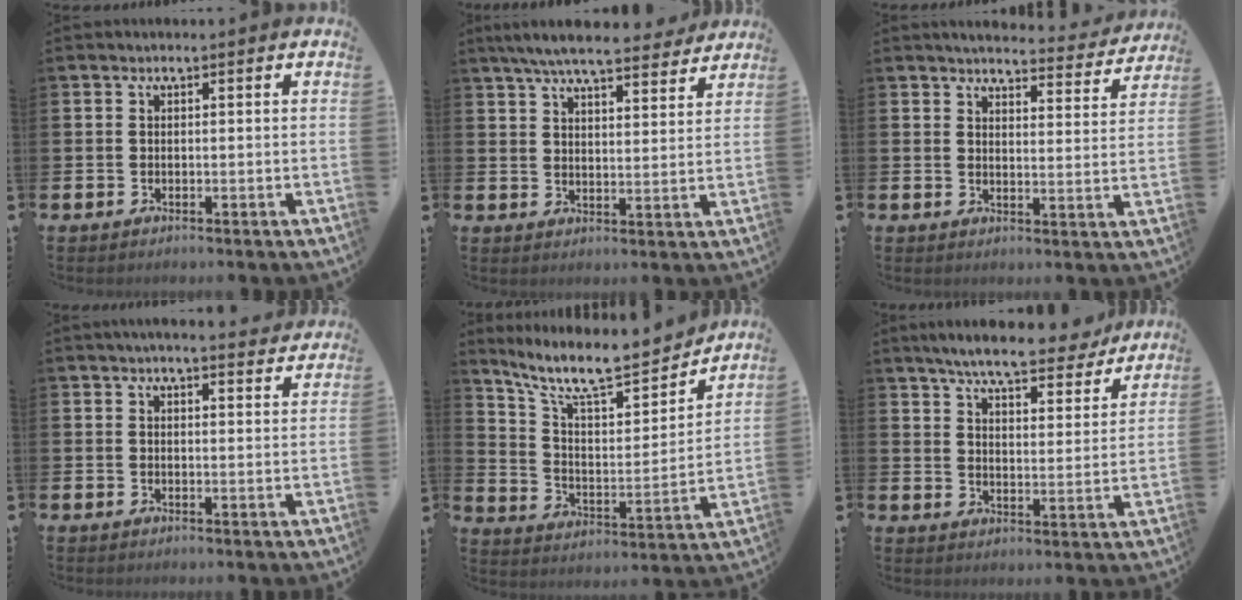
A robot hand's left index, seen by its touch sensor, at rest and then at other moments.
{"total": 7.2, "force": [6.7, 1.2, 2.4], "torque": [-0.059, -0.032, 0.119]}
{"total": 4.4, "force": [4.3, 0.7, 0.6], "torque": [-0.019, -0.034, 0.071]}
{"total": 3.4, "force": [3.3, 0.2, 0.8], "torque": [-0.015, -0.014, 0.058]}
{"total": 10.9, "force": [9.5, 2.6, 4.7], "torque": [-0.128, -0.060, 0.165]}
{"total": 7.6, "force": [7.0, 1.2, 2.8], "torque": [-0.068, -0.037, 0.121]}